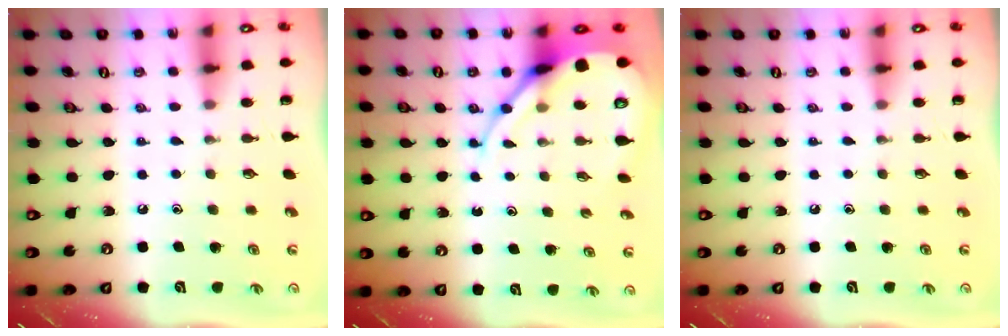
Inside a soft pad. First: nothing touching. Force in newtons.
{"total": 9.9, "press": 9.8, "slide": 0.9}
{"total": 0.0}